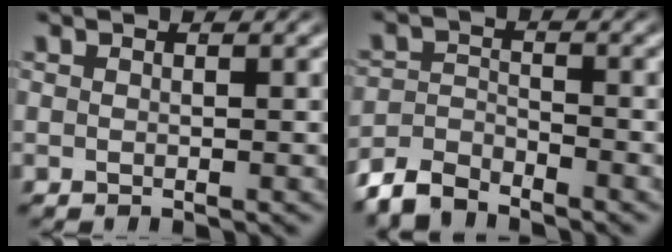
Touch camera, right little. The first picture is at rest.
{"total": 4.1, "force": [-3.6, 1.6, 1.2], "torque": [-0.019, -0.009, -0.064]}